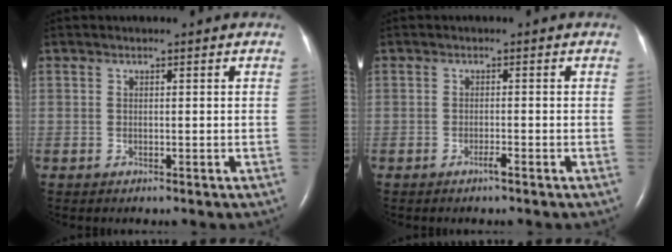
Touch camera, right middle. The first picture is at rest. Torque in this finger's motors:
{"motor_torque": [0.24, -0.18, 0.13, 0.01]}